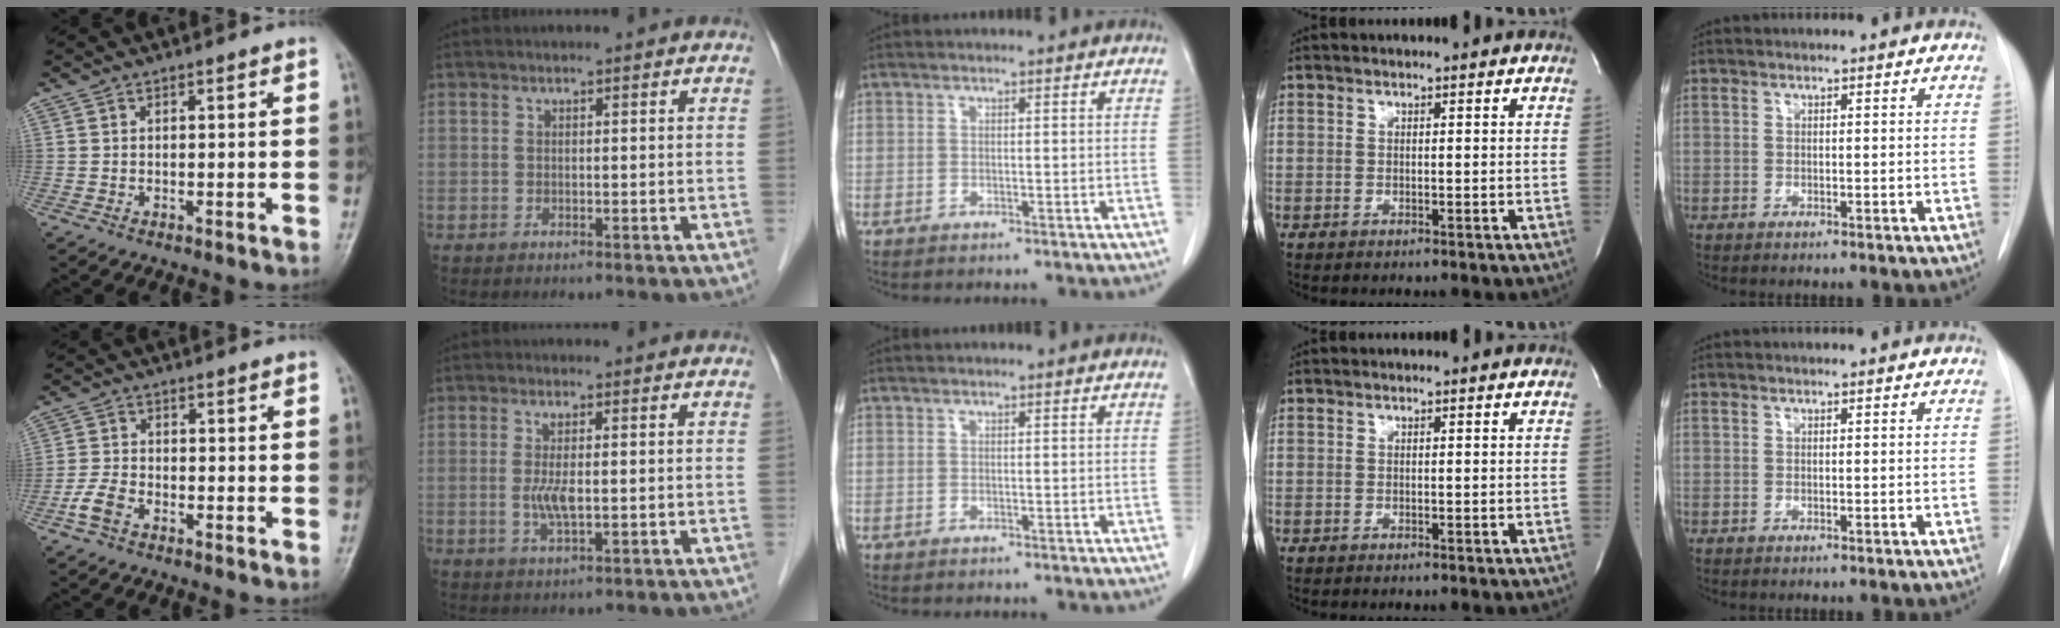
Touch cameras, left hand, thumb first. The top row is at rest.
{"thumb": {"total": 4.1, "force": [-2.6, 2.2, 2.3], "torque": [-0.056, 0.011, -0.055]}, "index": {"total": 3.8, "force": [-0.3, 0.8, 3.7], "torque": [-0.080, -0.005, -0.004]}}